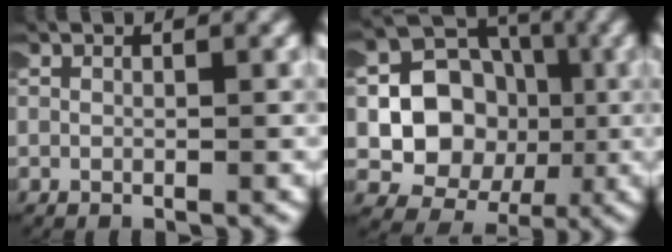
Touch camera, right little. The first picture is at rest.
{"total": 8.9, "force": [-0.9, 7.4, 4.8], "torque": [-0.100, -0.021, -0.012]}